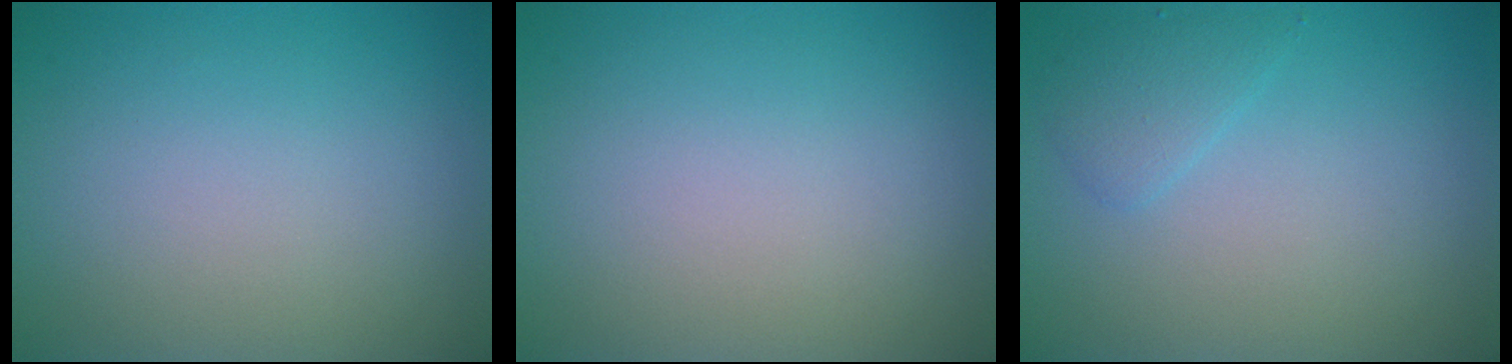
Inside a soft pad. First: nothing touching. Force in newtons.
{"total": 0.0}
{"total": 1.7, "press": 1.7, "slide": 0.1}